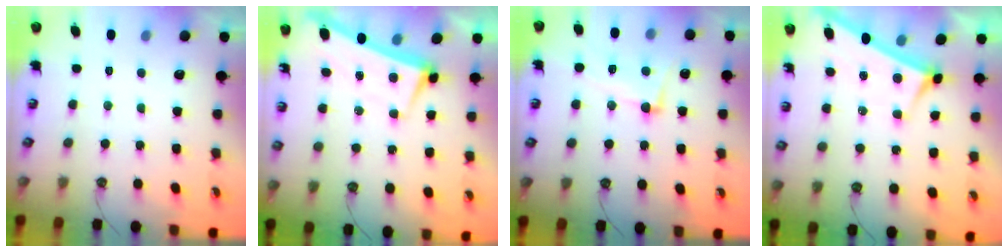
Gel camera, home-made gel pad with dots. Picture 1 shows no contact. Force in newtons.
{"total": 1.5, "press": 0.4, "slide": 1.5}
{"total": 4.7, "press": 4.5, "slide": 1.5}
{"total": 3.7, "press": 3.7, "slide": 0.5}